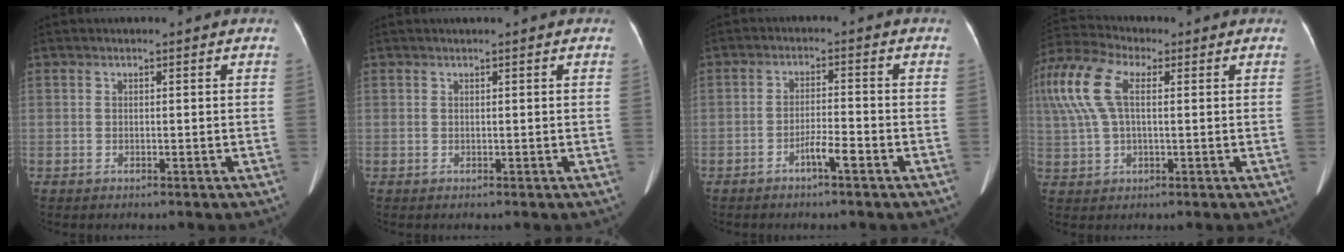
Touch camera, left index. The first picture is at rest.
{"total": 1.3, "force": [1.0, 0.2, 0.7], "torque": [-0.005, 0.020, 0.012]}
{"total": 3.4, "force": [-2.2, 0.1, 2.6], "torque": [-0.046, 0.000, -0.039]}
{"total": 15.5, "force": [5.1, 7.8, 12.3], "torque": [-0.321, 0.047, 0.096]}